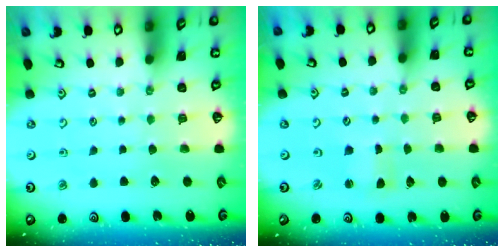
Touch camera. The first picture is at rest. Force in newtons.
{"total": 1.5, "press": 1.5, "slide": 0.1}